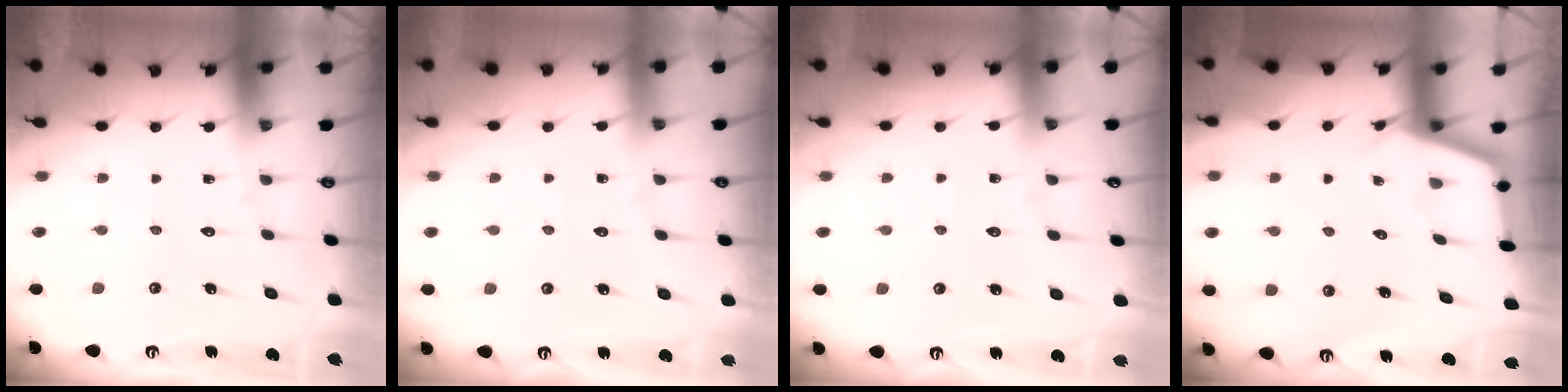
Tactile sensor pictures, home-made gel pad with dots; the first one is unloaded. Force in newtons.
{"total": 2.5, "press": 2.4, "slide": 0.4}
{"total": 2.9, "press": 2.8, "slide": 0.5}
{"total": 2.9, "press": 2.9, "slide": 0.3}